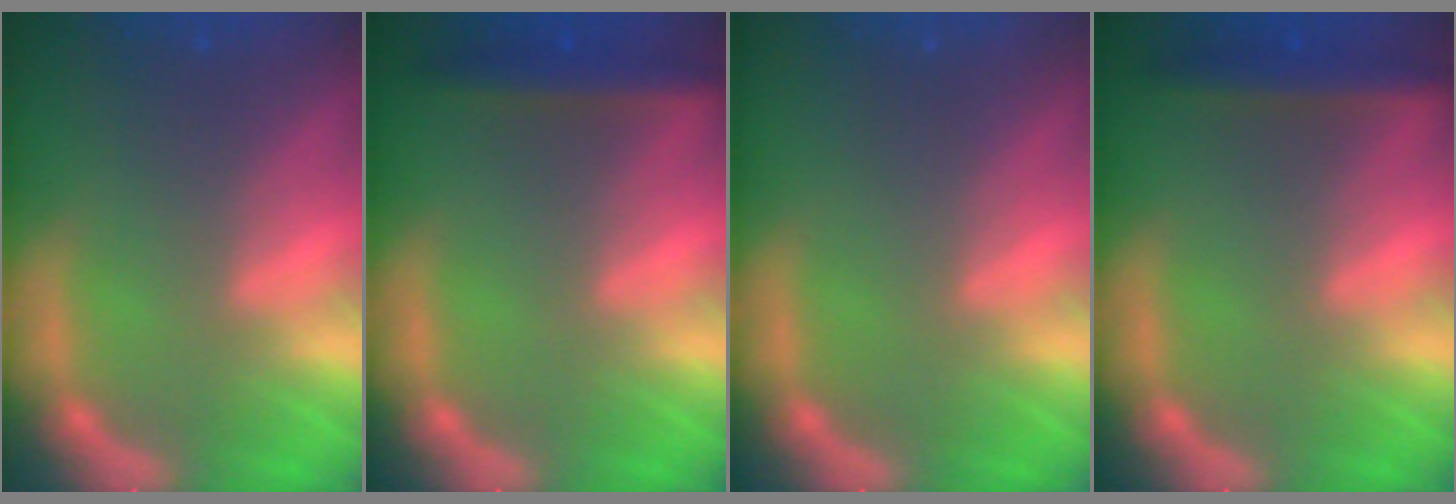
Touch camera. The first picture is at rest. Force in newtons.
{"total": 3.0}
{"total": 0.0}
{"total": 3.0}